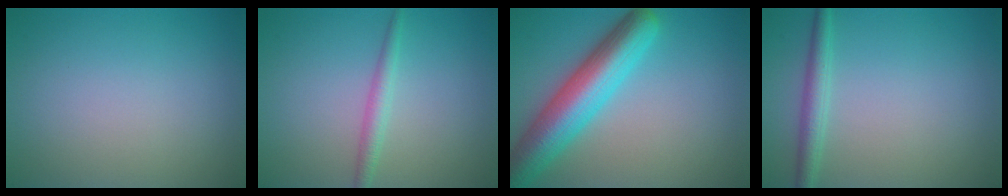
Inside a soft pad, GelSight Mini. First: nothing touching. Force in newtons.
{"total": 1.7, "press": 1.7, "slide": 0.0}
{"total": 8.1, "press": 8.1, "slide": 0.4}
{"total": 2.2, "press": 2.2, "slide": 0.1}